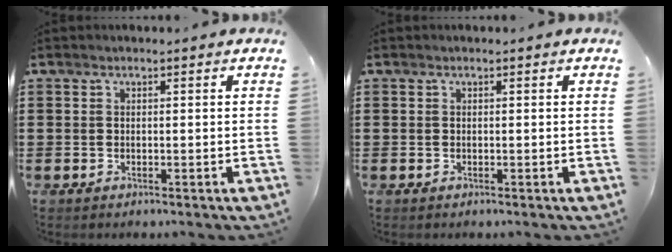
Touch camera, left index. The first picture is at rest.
{"total": 0.0}